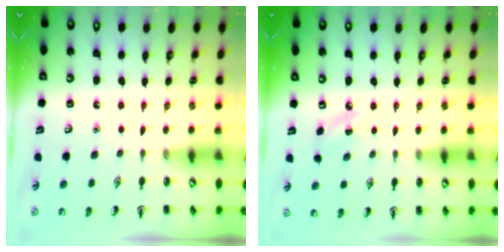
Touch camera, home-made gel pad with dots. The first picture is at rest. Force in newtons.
{"total": 5.1, "press": 4.8, "slide": 1.6}